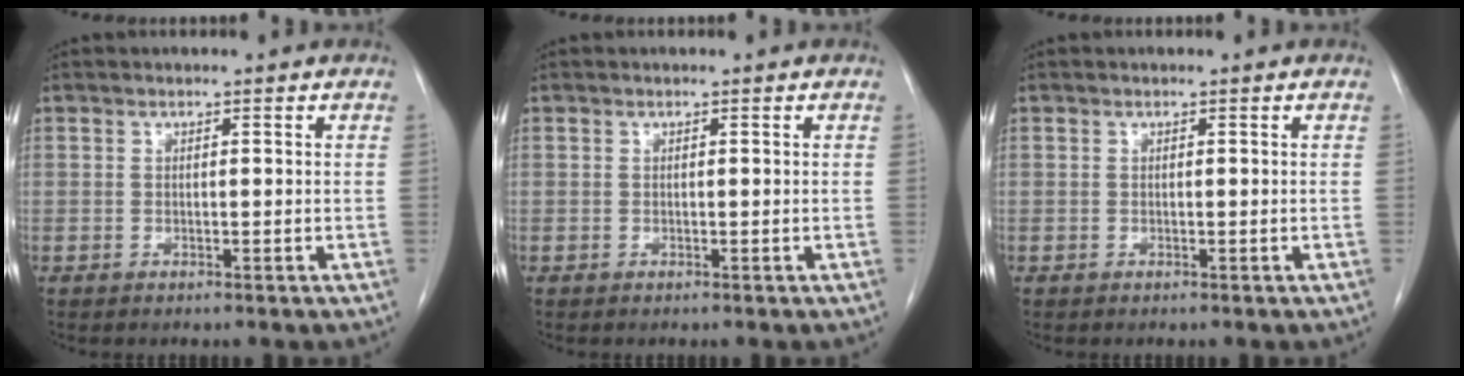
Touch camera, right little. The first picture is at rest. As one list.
[{"total": 0.0}, {"total": 0.0}]